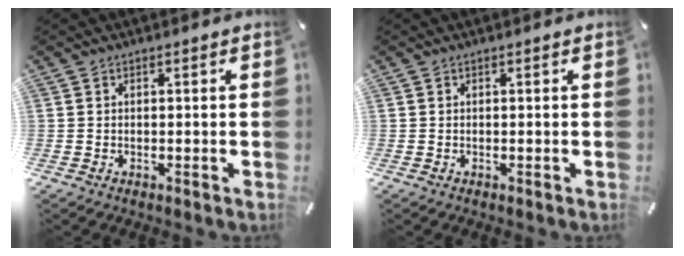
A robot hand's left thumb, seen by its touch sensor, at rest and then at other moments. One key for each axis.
{"total": 0.0}